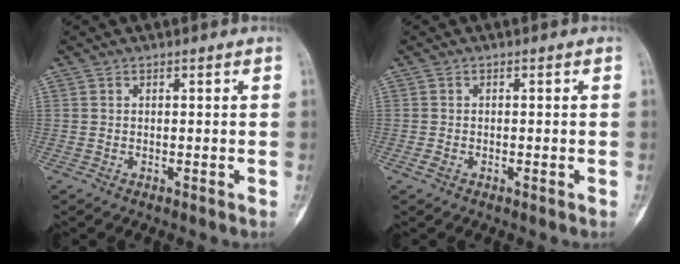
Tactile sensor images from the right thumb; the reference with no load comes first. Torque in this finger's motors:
{"motor_torque": [0.05, 0.38, 0.01, 0.18, 0.05]}